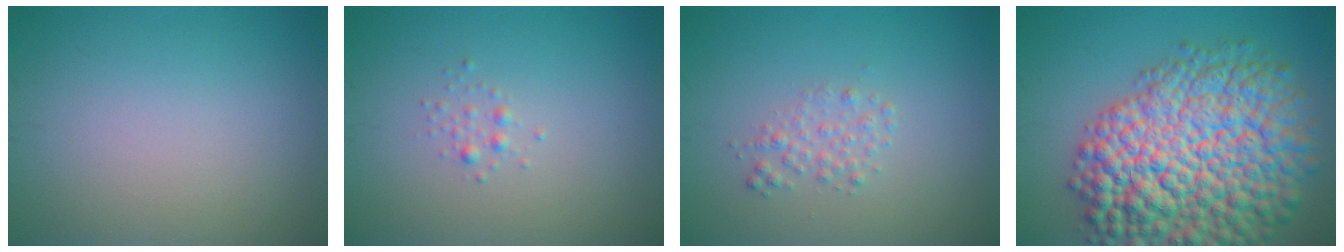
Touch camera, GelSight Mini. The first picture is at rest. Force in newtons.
{"total": 0.8, "press": 0.8, "slide": 0.0}
{"total": 1.5, "press": 1.5, "slide": 0.0}
{"total": 15.1, "press": 15.1, "slide": 0.6}